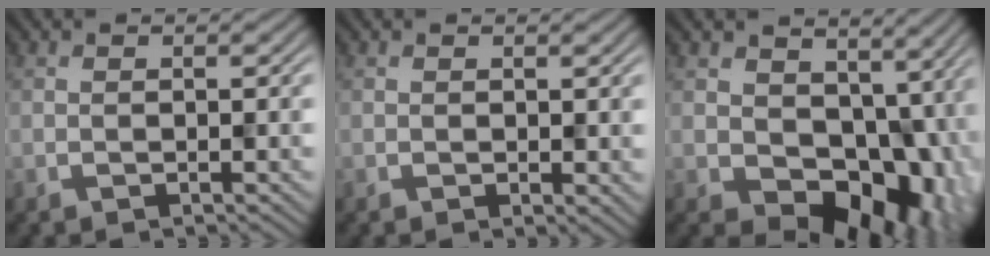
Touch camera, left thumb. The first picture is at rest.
{"total": 1.2, "force": [-0.1, 0.5, 1.0], "torque": [-0.018, -0.003, 0.002]}
{"total": 11.2, "force": [0.4, 8.3, 7.6], "torque": [-0.110, -0.038, 0.021]}